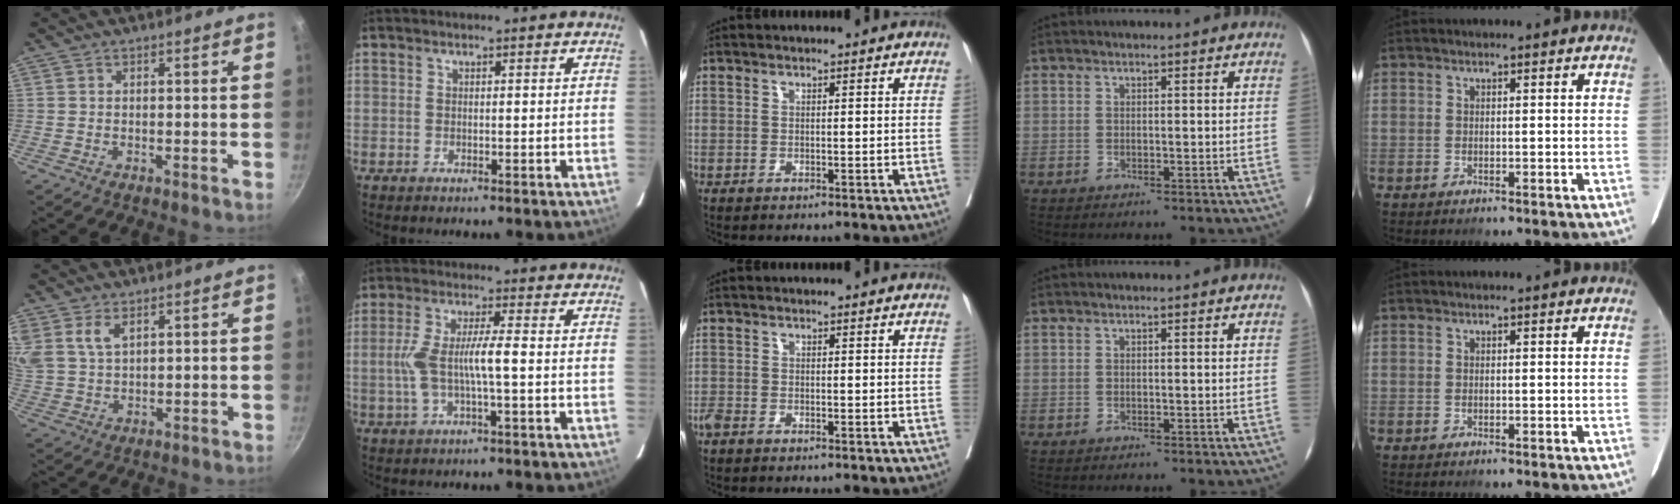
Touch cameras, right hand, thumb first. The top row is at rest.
{"thumb": {"total": 7.9, "force": [3.7, 4.6, 5.1], "torque": [-0.111, -0.003, 0.085]}, "index": {"total": 7.0, "force": [-0.7, 0.7, 6.9], "torque": [-0.146, 0.011, -0.013]}, "middle": {"total": 1.5, "force": [-1.1, 0.6, 0.7], "torque": [-0.023, -0.003, -0.023]}}